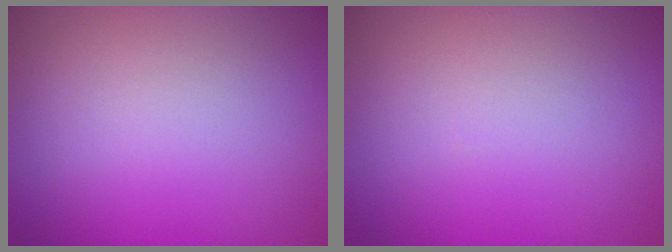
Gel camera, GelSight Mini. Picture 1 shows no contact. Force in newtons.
{"total": 0.0}